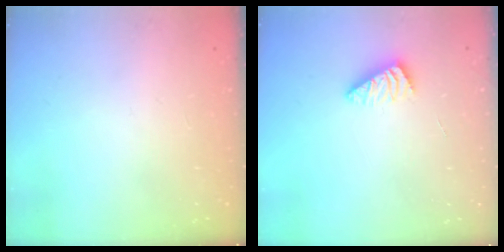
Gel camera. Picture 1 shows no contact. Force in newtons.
{"total": 2.2, "press": 2.2, "slide": 0.4}